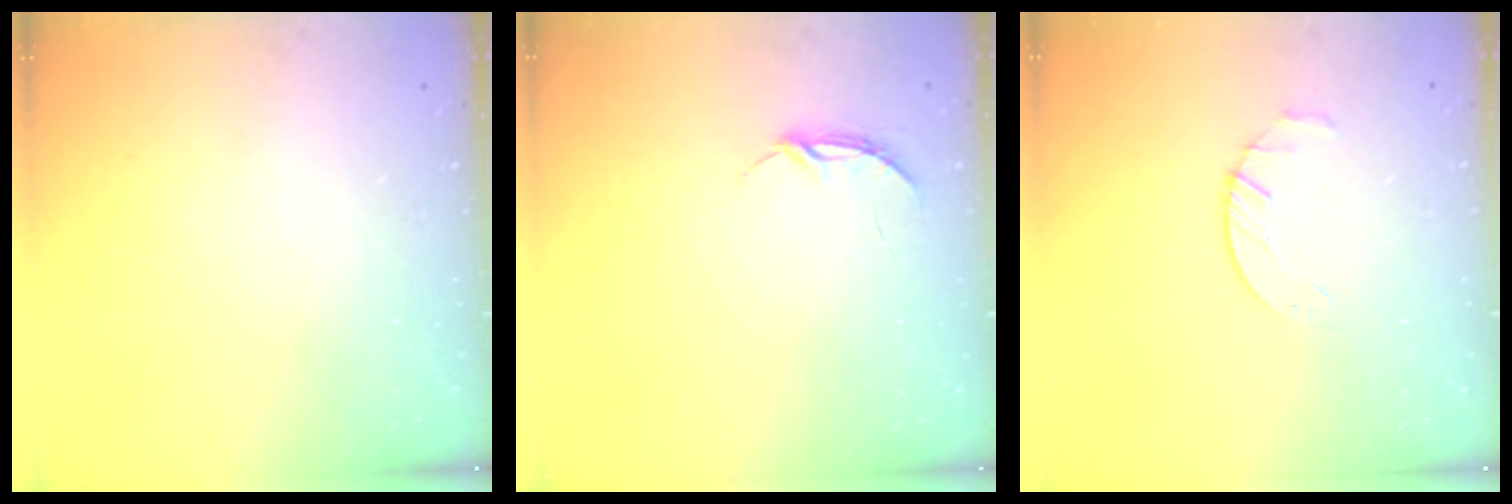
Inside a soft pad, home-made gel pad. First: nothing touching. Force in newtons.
{"total": 3.7, "press": 3.7, "slide": 0.3}
{"total": 2.7, "press": 2.6, "slide": 0.3}